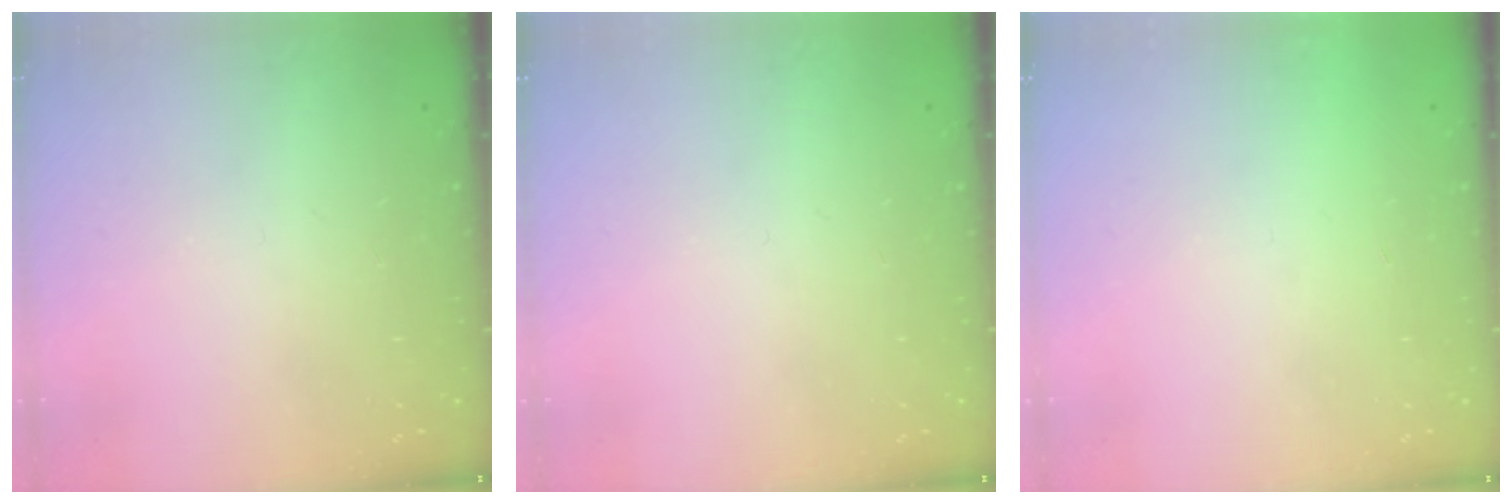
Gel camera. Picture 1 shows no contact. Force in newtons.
{"total": 0.0}
{"total": 1.7, "press": 1.7, "slide": 0.1}